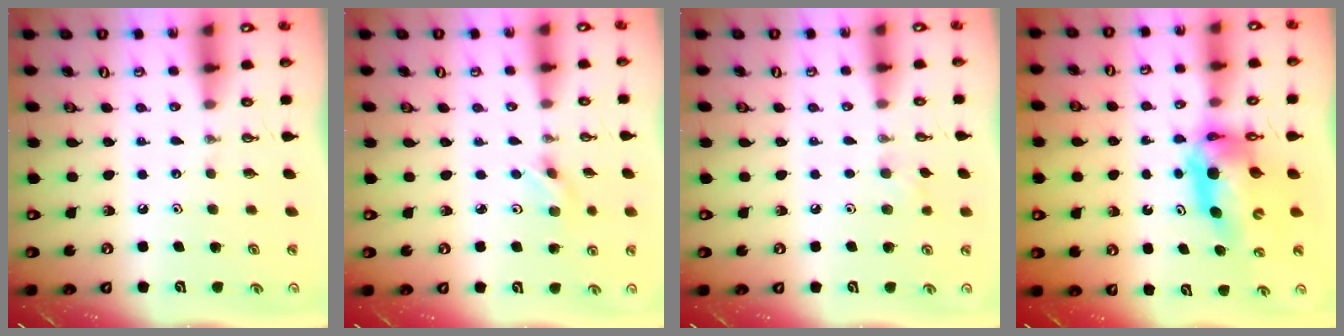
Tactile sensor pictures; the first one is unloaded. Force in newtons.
{"total": 2.5, "press": 2.5, "slide": 0.5}
{"total": 5.8, "press": 5.7, "slide": 1.0}
{"total": 10.8, "press": 10.8, "slide": 1.1}